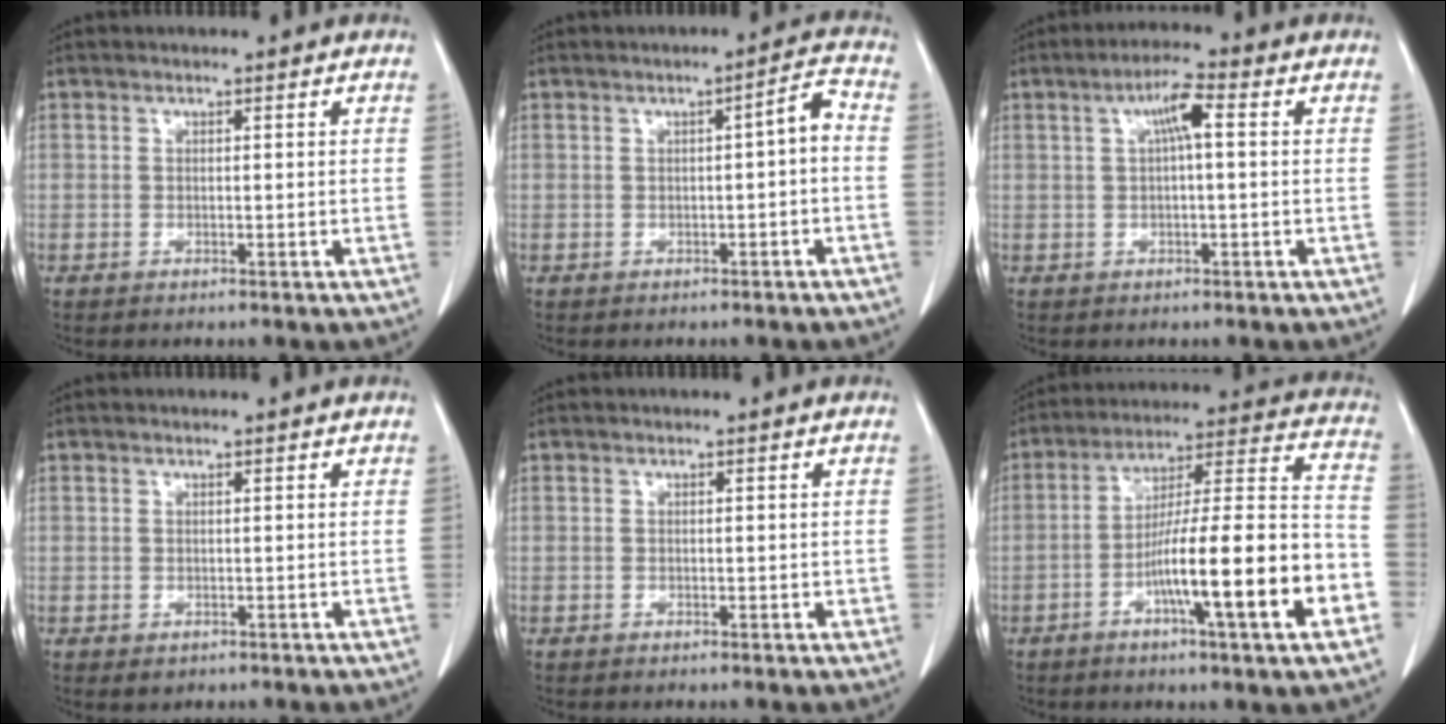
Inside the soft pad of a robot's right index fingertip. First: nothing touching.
{"total": 3.3, "force": [-0.6, 0.4, 3.2], "torque": [-0.044, 0.014, -0.009]}
{"total": 4.4, "force": [0.9, 0.5, 4.3], "torque": [-0.080, 0.013, 0.015]}
{"total": 0.9, "force": [-0.2, 0.8, 0.4], "torque": [-0.006, 0.003, 0.004]}
{"total": 0.7, "force": [-0.1, 0.4, 0.6], "torque": [-0.008, 0.000, 0.001]}
{"total": 19.0, "force": [-6.9, 0.8, 17.7], "torque": [-0.260, 0.008, -0.106]}